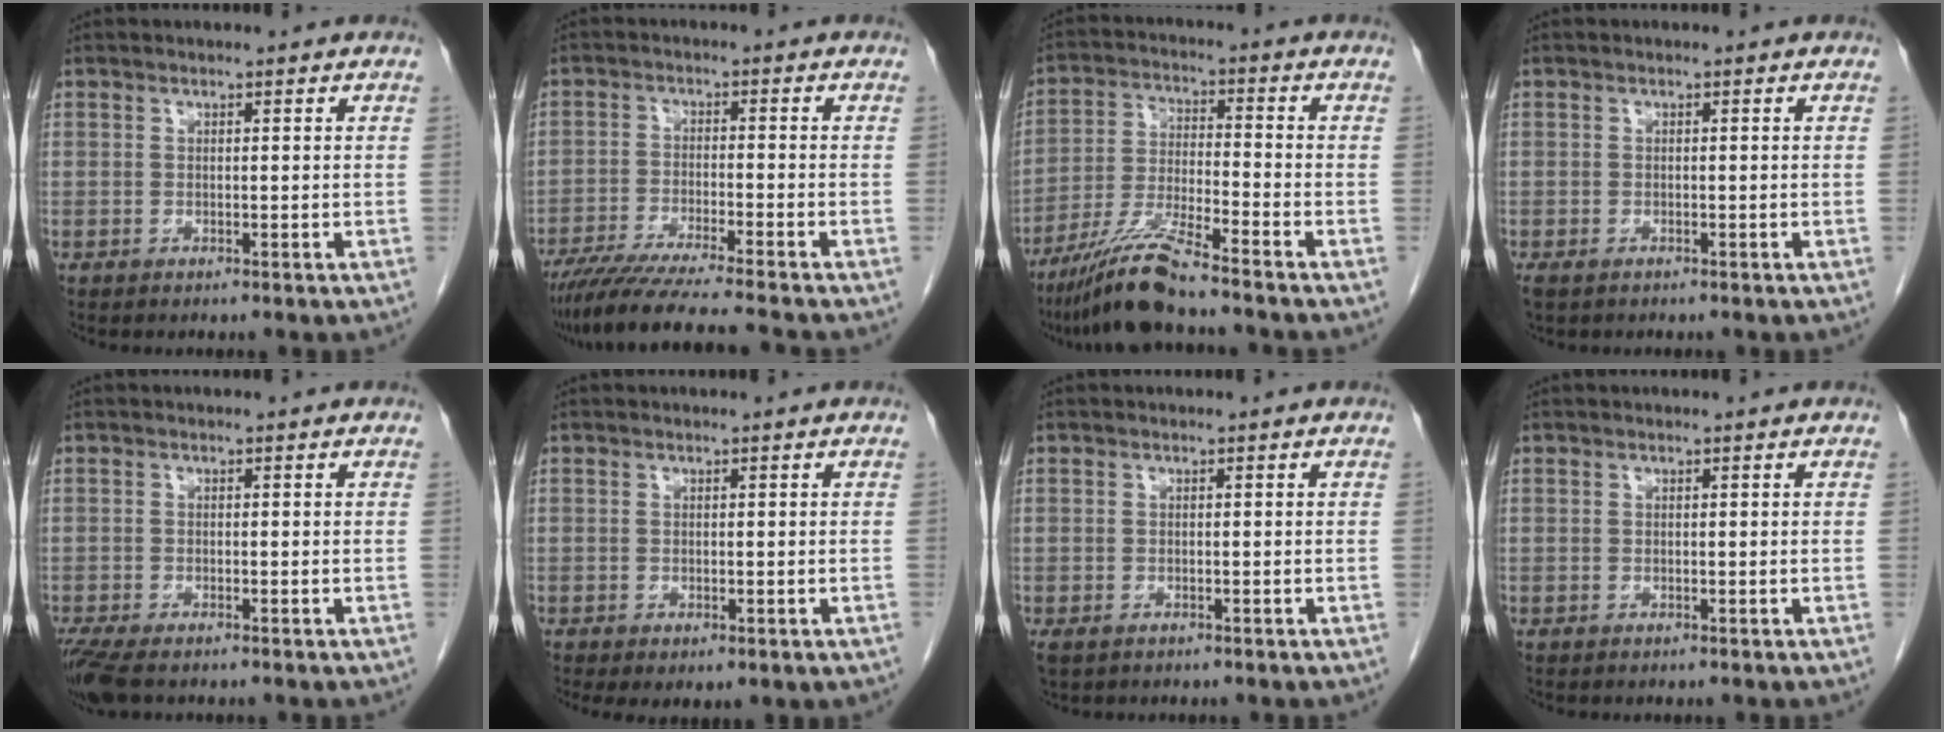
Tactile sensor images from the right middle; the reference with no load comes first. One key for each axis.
{"total": 12.6, "fx": -11.1, "fy": -1.4, "fz": 5.8, "tx": -0.075, "ty": -0.032, "tz": -0.181}
{"total": 9.8, "fx": -8.0, "fy": -0.6, "fz": 5.7, "tx": -0.115, "ty": -0.026, "tz": -0.152}
{"total": 1.6, "fx": -1.1, "fy": 0.8, "fz": 0.9, "tx": -0.022, "ty": -0.004, "tz": -0.014}
{"total": 4.7, "fx": -3.5, "fy": 1.3, "fz": 2.8, "tx": -0.060, "ty": -0.015, "tz": -0.063}
{"total": 3.9, "fx": -1.9, "fy": 2.1, "fz": 2.7, "tx": -0.038, "ty": -0.009, "tz": -0.022}
{"total": 1.5, "fx": -0.9, "fy": 0.8, "fz": 0.8, "tx": -0.021, "ty": -0.003, "tz": -0.009}
{"total": 0.0}